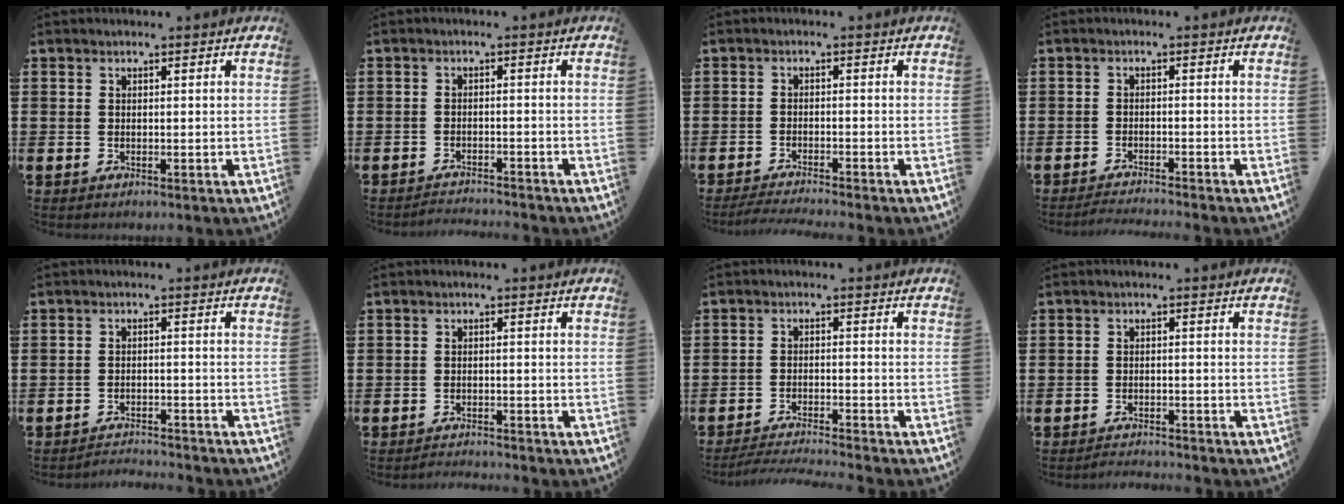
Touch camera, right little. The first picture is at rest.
{"total": 1.6, "force": [-1.6, -0.1, -0.1], "torque": [-0.003, 0.005, -0.035]}
{"total": 1.9, "force": [-1.8, -0.2, 0.7], "torque": [-0.010, 0.004, -0.036]}
{"total": 1.6, "force": [-1.5, -0.2, 0.3], "torque": [-0.005, 0.003, -0.030]}
{"total": 2.1, "force": [-2.1, -0.1, -0.2], "torque": [-0.002, 0.004, -0.046]}
{"total": 1.3, "force": [-1.3, -0.1, -0.1], "torque": [-0.002, 0.003, -0.027]}
{"total": 2.7, "force": [-2.6, -0.3, 0.6], "torque": [-0.009, 0.000, -0.054]}
{"total": 1.5, "force": [-1.5, -0.1, -0.1], "torque": [-0.003, 0.004, -0.032]}